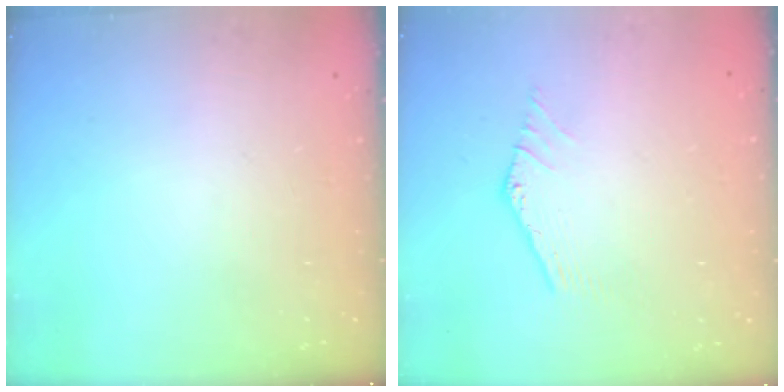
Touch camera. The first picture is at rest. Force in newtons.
{"total": 0.7, "press": 0.6, "slide": 0.3}